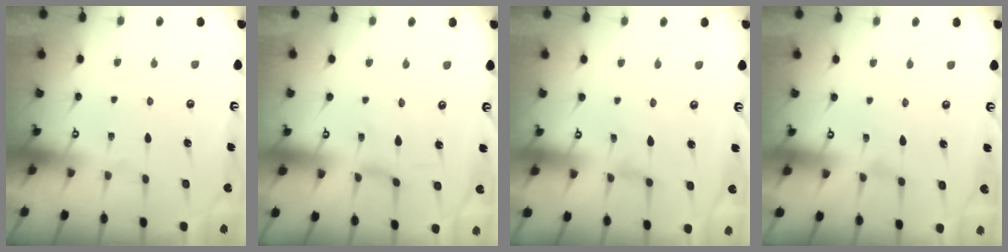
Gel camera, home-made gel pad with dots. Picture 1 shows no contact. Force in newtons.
{"total": 2.0, "press": 2.0, "slide": 0.4}
{"total": 2.0, "press": 2.0, "slide": 0.4}
{"total": 0.0}